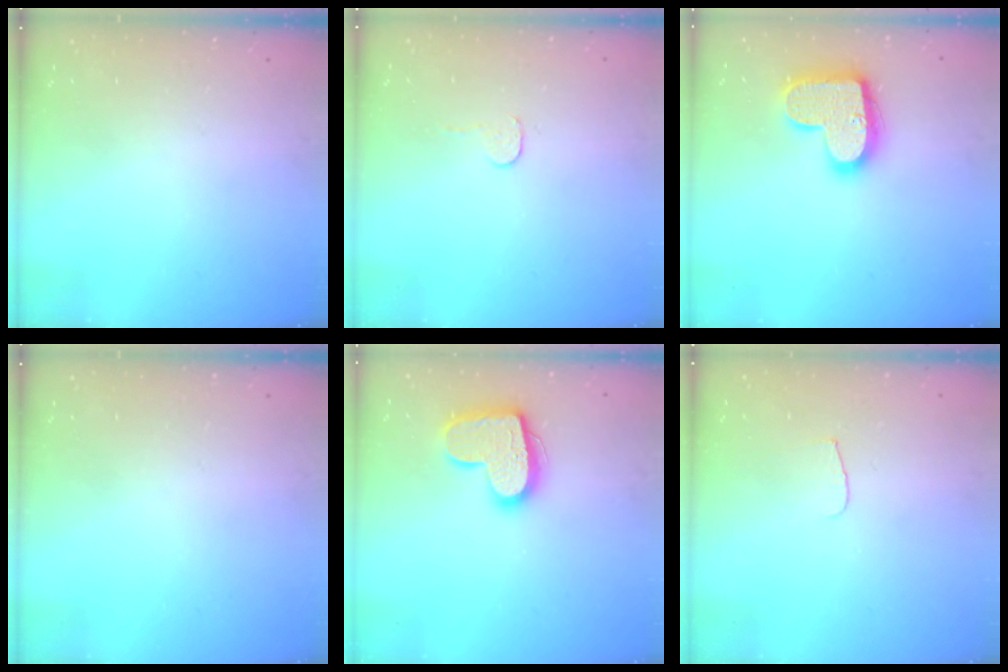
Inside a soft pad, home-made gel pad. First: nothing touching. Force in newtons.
{"total": 3.0, "press": 3.0, "slide": 0.3}
{"total": 17.1, "press": 17.1, "slide": 1.0}
{"total": 0.0}
{"total": 16.4, "press": 16.4, "slide": 1.2}
{"total": 4.3, "press": 4.2, "slide": 0.4}